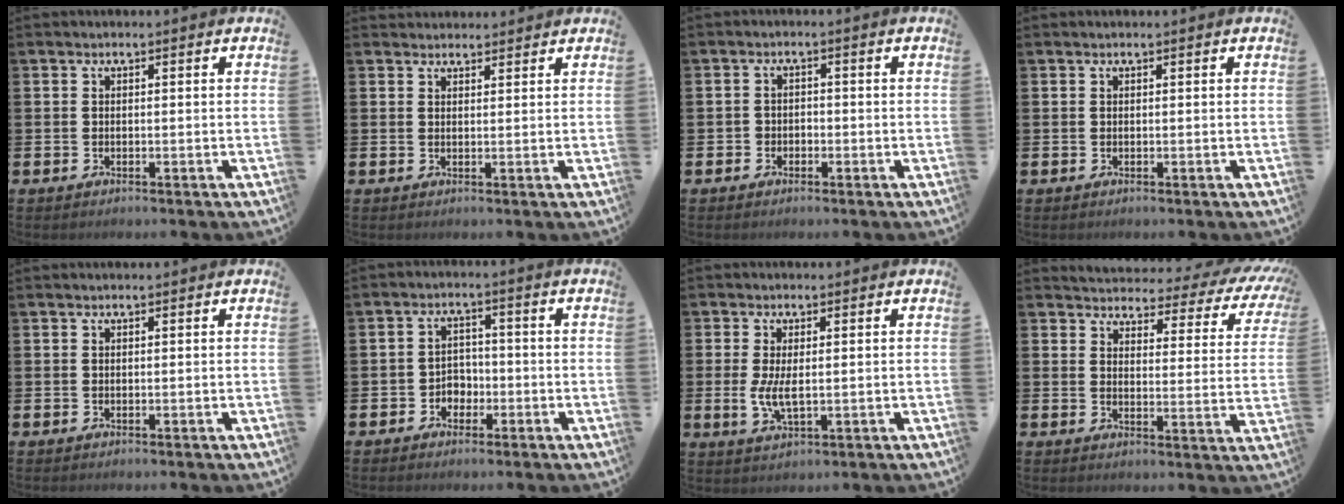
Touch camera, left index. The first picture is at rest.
{"total": 1.9, "force": [1.8, 0.6, -0.2], "torque": [0.007, -0.006, 0.033]}
{"total": 1.6, "force": [-0.9, 1.3, 0.2], "torque": [-0.006, 0.003, -0.022]}
{"total": 0.0}
{"total": 0.0}
{"total": 2.8, "force": [-1.5, 2.3, 0.7], "torque": [-0.021, 0.007, -0.036]}
{"total": 3.6, "force": [0.4, 1.5, 3.3], "torque": [-0.064, 0.002, 0.007]}
{"total": 3.1, "force": [2.7, 1.3, 0.9], "torque": [-0.033, -0.032, 0.036]}